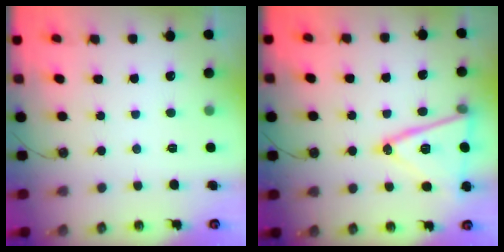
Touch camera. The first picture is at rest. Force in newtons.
{"total": 17.6, "press": 17.3, "slide": 3.4}